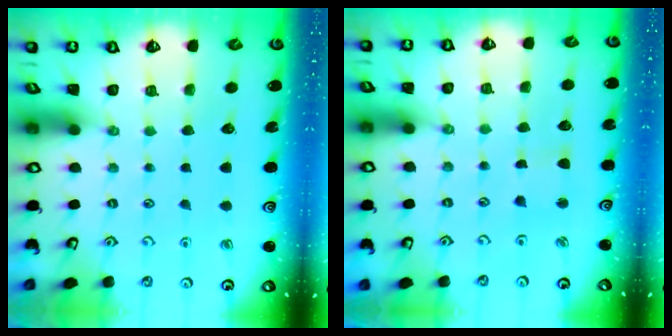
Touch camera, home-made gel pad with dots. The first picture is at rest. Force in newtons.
{"total": 2.4, "press": 2.4, "slide": 0.4}